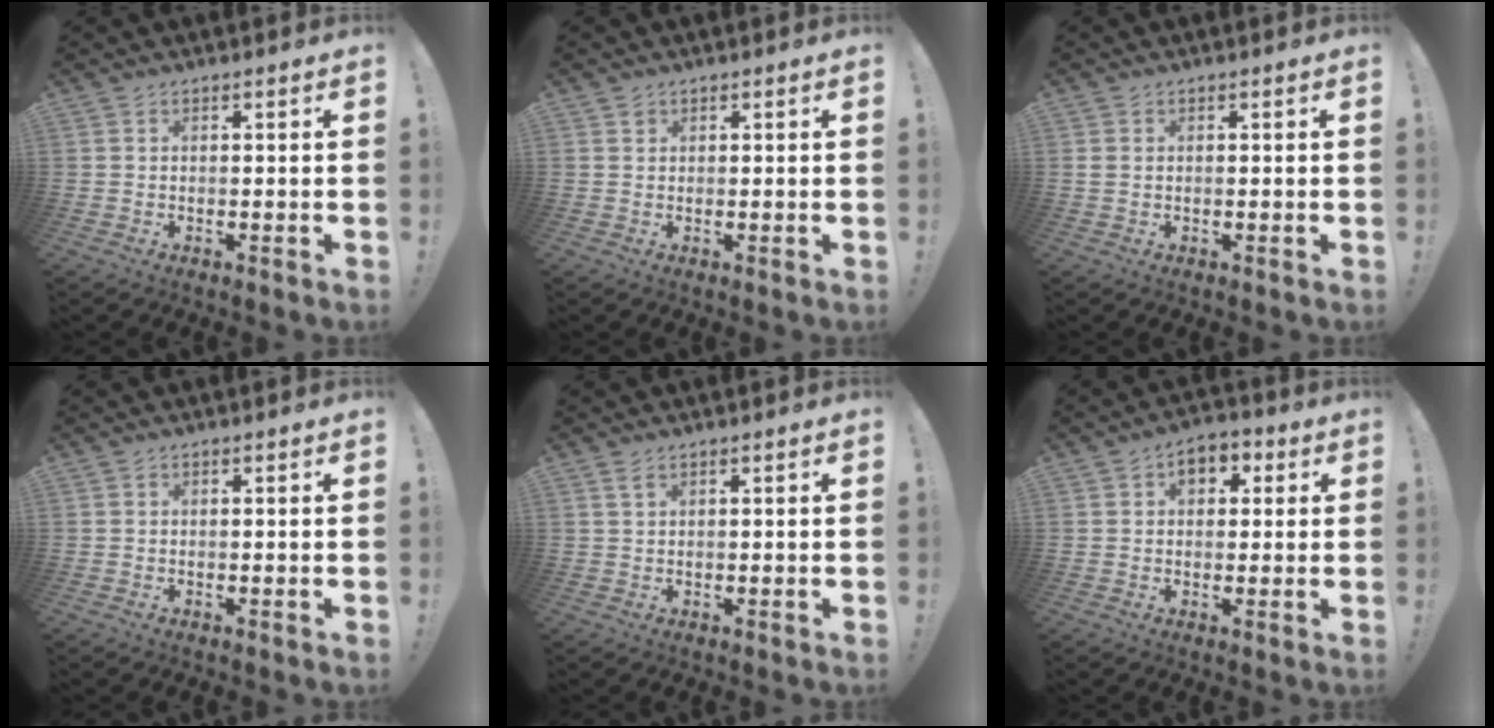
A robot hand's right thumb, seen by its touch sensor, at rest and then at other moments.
{"total": 1.1, "force": [0.7, 0.8, 0.2], "torque": [0.004, -0.002, 0.012]}
{"total": 1.0, "force": [0.5, 0.7, 0.5], "torque": [-0.015, 0.006, 0.010]}
{"total": 0.0}
{"total": 2.1, "force": [1.3, 0.9, 1.4], "torque": [-0.022, -0.003, 0.022]}
{"total": 5.3, "force": [1.3, 4.0, 3.2], "torque": [-0.043, 0.006, 0.022]}